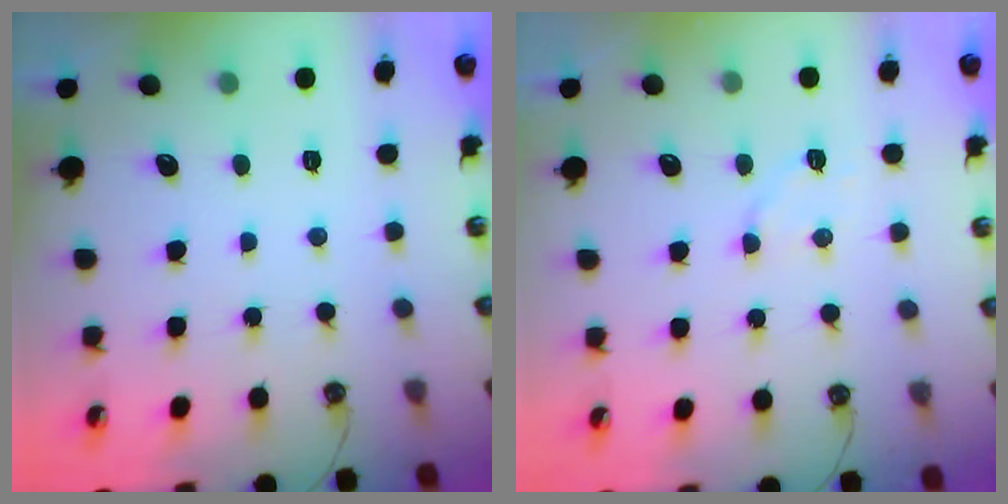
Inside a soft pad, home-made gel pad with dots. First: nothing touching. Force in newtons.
{"total": 4.9, "press": 4.8, "slide": 0.8}